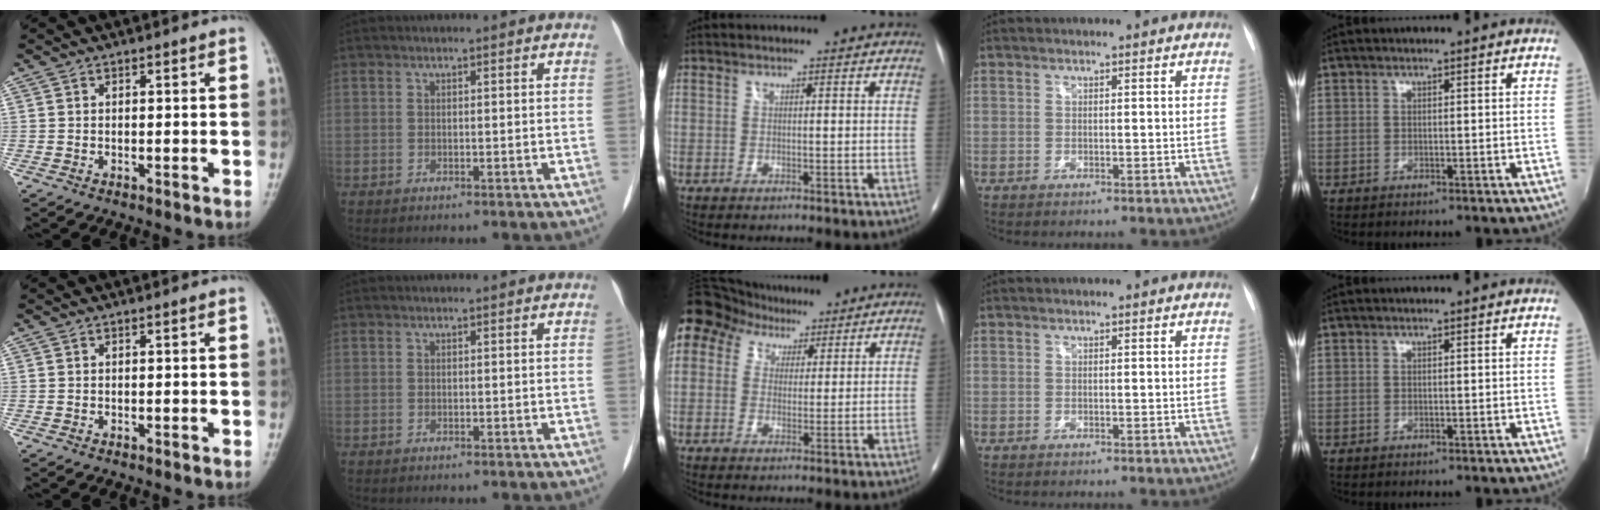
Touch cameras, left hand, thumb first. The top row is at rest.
{"middle": {"total": 18.9, "force": [10.8, 13.3, 8.0], "torque": [-0.233, 0.091, 0.203]}}